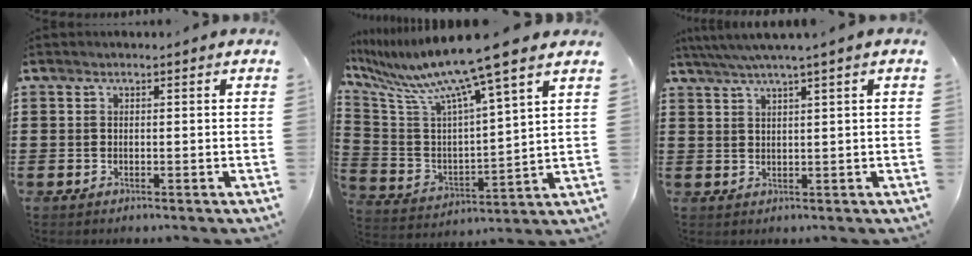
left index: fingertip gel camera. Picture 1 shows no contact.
{"total": 10.6, "force": [8.6, -0.9, 6.1], "torque": [-0.156, -0.063, 0.135]}
{"total": 2.6, "force": [1.6, -0.4, 2.0], "torque": [-0.040, 0.002, 0.027]}